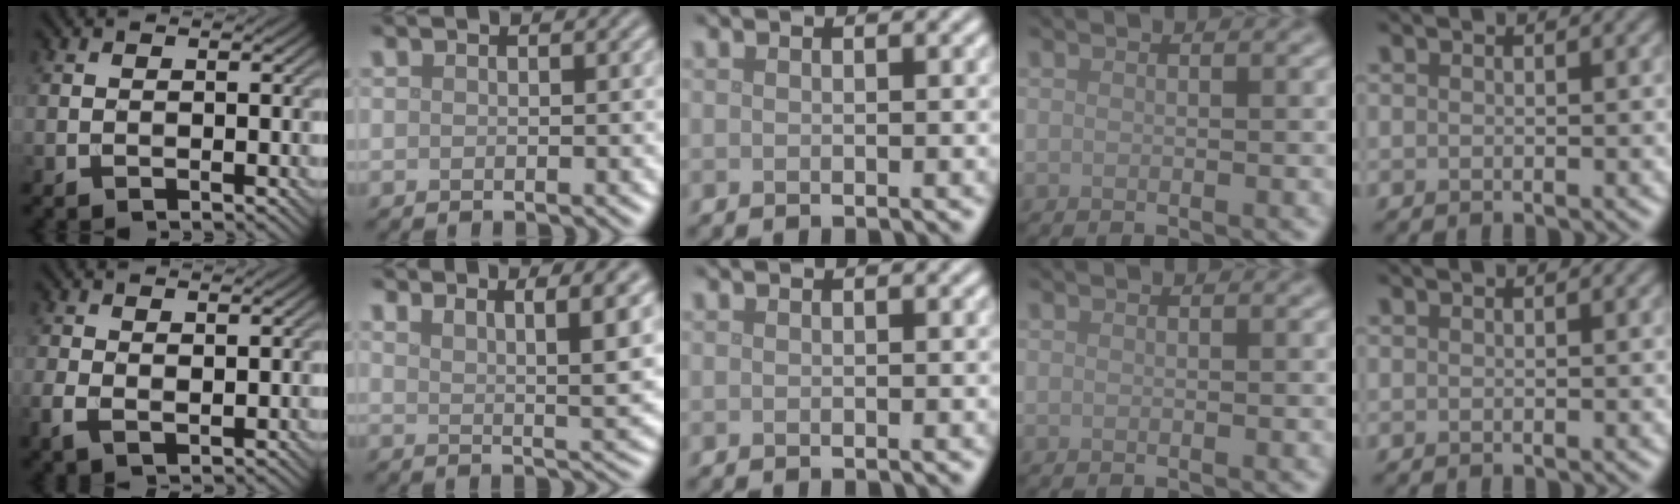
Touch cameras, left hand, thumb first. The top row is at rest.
{"thumb": {"total": 2.6, "force": [0.4, 1.3, 2.2], "torque": [-0.050, -0.003, 0.009]}, "index": {"total": 5.7, "force": [3.6, 1.5, 4.2], "torque": [-0.040, 0.003, 0.056]}}